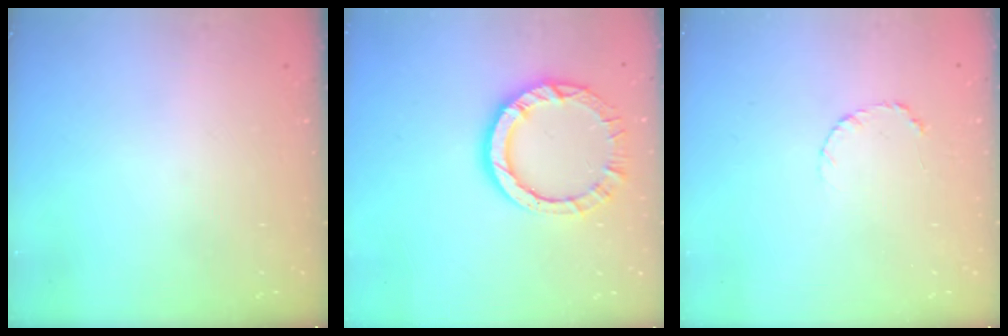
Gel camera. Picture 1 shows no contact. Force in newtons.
{"total": 9.6, "press": 9.6, "slide": 0.5}
{"total": 3.9, "press": 3.8, "slide": 0.5}